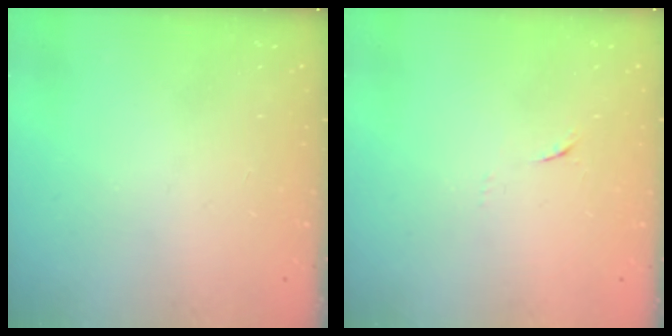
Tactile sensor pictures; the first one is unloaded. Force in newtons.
{"total": 4.5, "press": 4.4, "slide": 0.9}